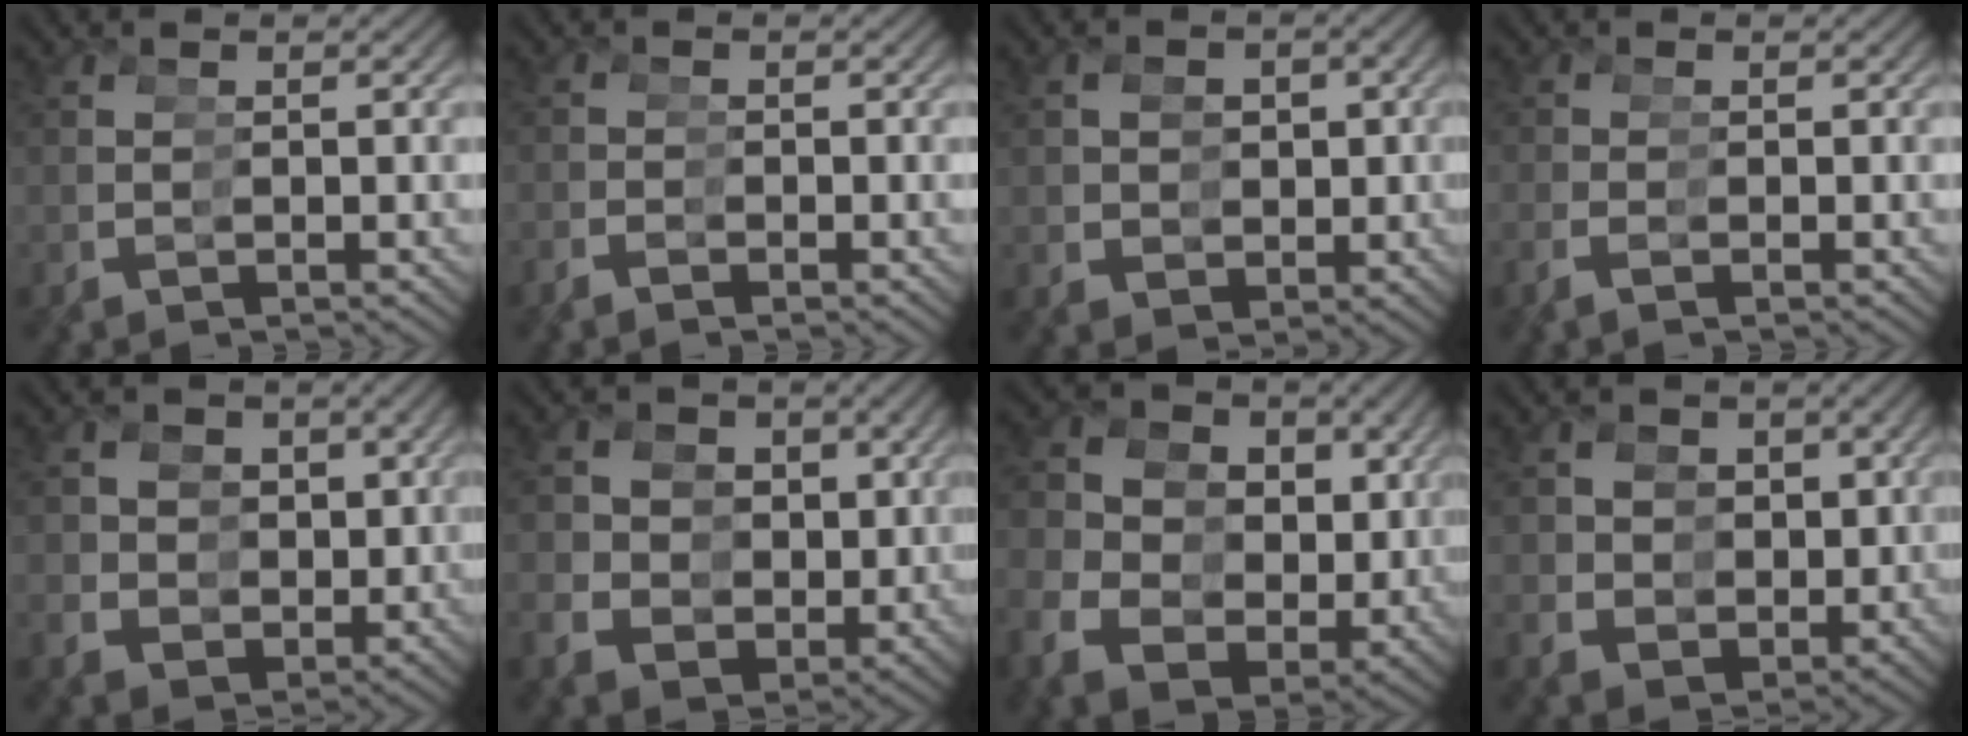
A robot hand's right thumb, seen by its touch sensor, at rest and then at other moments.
{"total": 1.0, "force": [-1.0, 0.3, 0.0], "torque": [-0.003, -0.003, -0.016]}
{"total": 5.5, "force": [0.8, 4.7, 2.6], "torque": [-0.030, -0.004, 0.022]}
{"total": 0.8, "force": [-0.4, -0.2, 0.7], "torque": [-0.012, 0.005, -0.007]}
{"total": 8.7, "force": [1.7, 7.5, 4.1], "torque": [-0.056, -0.008, 0.037]}
{"total": 10.6, "force": [1.7, 9.1, 5.2], "torque": [-0.074, -0.008, 0.033]}
{"total": 13.5, "force": [1.2, 11.2, 7.5], "torque": [-0.126, -0.006, 0.023]}
{"total": 7.3, "force": [1.6, 6.3, 3.4], "torque": [-0.046, -0.009, 0.037]}